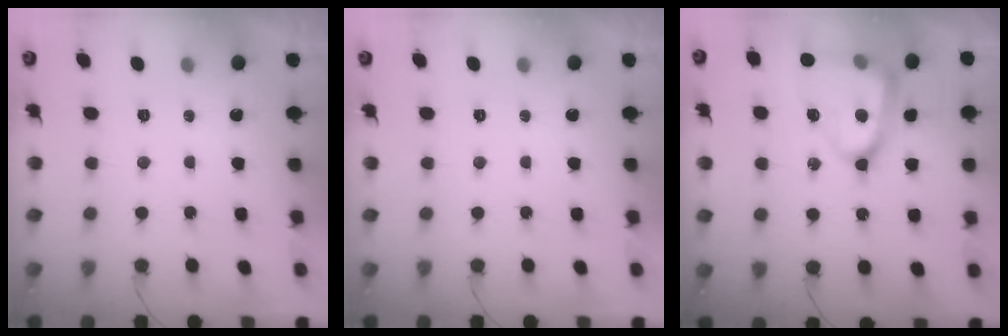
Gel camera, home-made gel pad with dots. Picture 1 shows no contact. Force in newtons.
{"total": 0.0}
{"total": 17.3, "press": 17.2, "slide": 1.5}